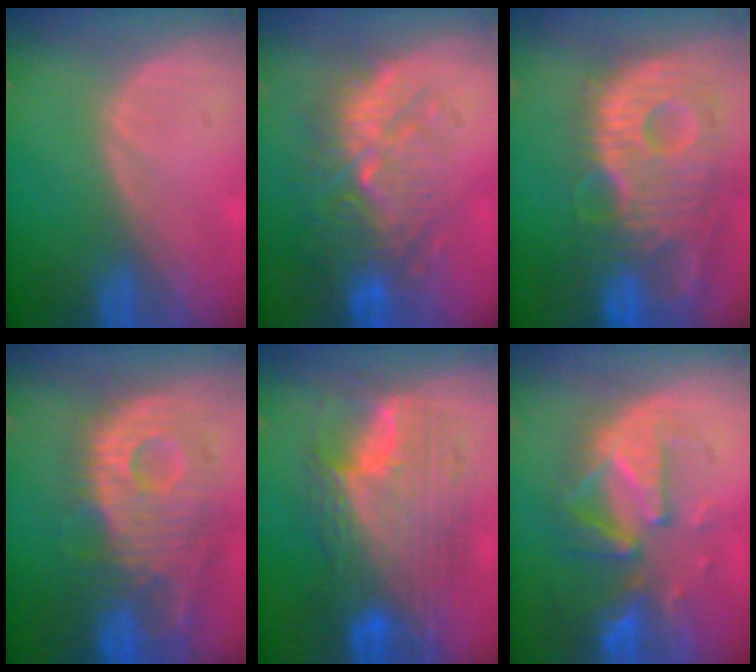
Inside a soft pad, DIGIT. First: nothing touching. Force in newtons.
{"total": 10.3, "press": 9.5, "slide": 3.9}
{"total": 13.5, "press": 11.7, "slide": 6.7}
{"total": 12.1, "press": 10.8, "slide": 5.4}
{"total": 11.9, "press": 11.8, "slide": 1.0}
{"total": 10.0, "press": 8.9, "slide": 4.5}